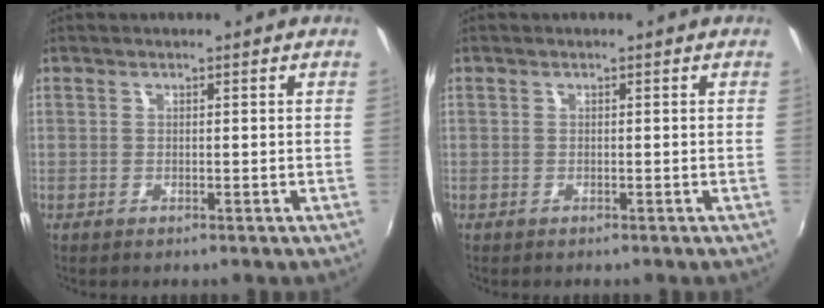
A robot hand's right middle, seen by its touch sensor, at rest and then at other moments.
{"total": 0.0}